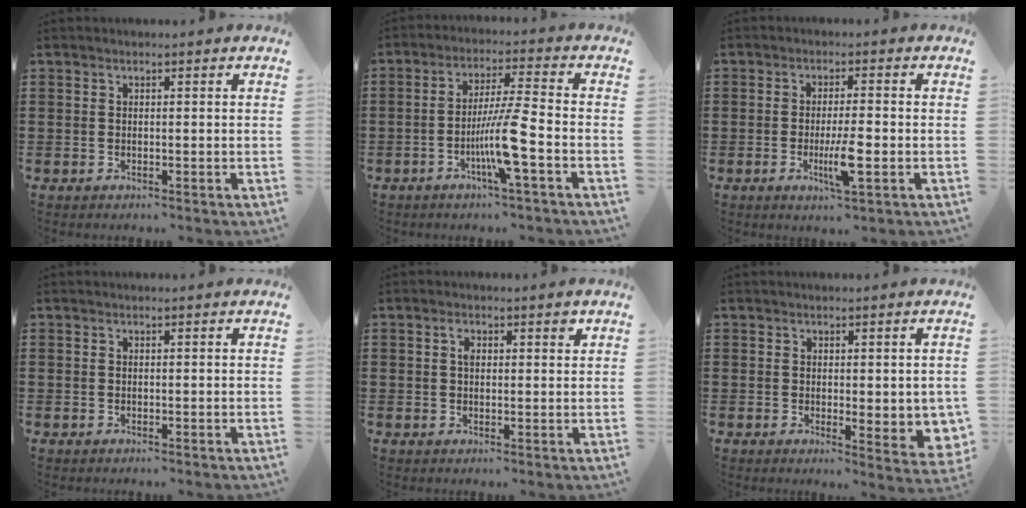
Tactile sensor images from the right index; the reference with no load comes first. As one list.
[{"total": 8.7, "force": [-3.2, -0.2, 8.1], "torque": [-0.155, -0.012, -0.064]}, {"total": 5.6, "force": [-1.6, 0.7, 5.3], "torque": [-0.103, -0.012, -0.030]}, {"total": 0.0}, {"total": 2.1, "force": [0.9, 1.0, 1.7], "torque": [-0.020, 0.001, 0.011]}, {"total": 3.1, "force": [0.7, 1.3, 2.7], "torque": [-0.036, -0.003, 0.012]}]